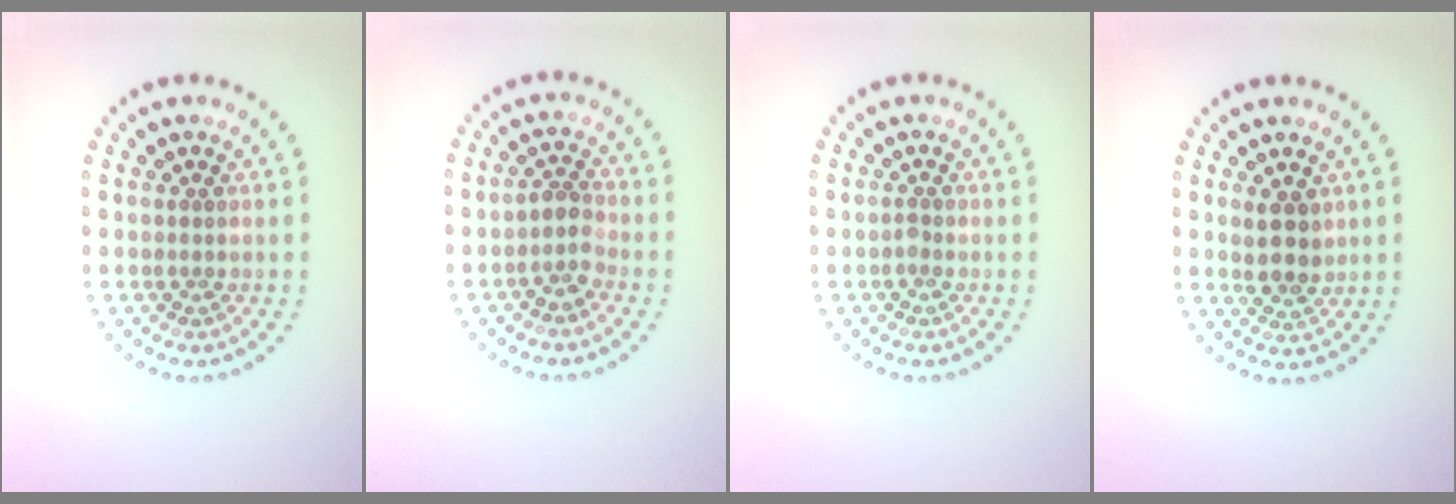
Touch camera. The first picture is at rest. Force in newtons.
{"total": 1.9, "press": 1.5, "slide": 1.1}
{"total": 0.6, "press": 0.4, "slide": 0.4}
{"total": 2.8, "press": 2.6, "slide": 1.1}